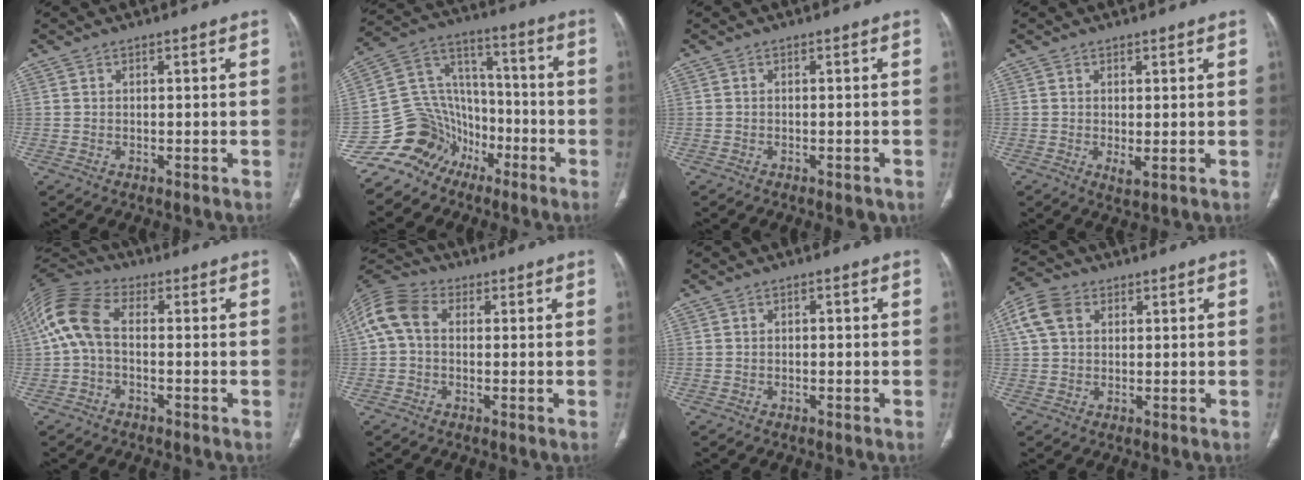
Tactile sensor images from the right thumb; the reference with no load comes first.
{"total": 13.4, "force": [-8.6, 10.1, 2.0], "torque": [-0.003, 0.108, -0.164]}
{"total": 2.6, "force": [-1.7, 1.0, 1.7], "torque": [-0.021, 0.006, -0.016]}
{"total": 1.9, "force": [0.0, 0.6, 1.8], "torque": [-0.034, -0.009, 0.004]}
{"total": 11.2, "force": [0.2, 7.0, 8.7], "torque": [-0.190, 0.031, -0.007]}
{"total": 8.9, "force": [1.0, 6.4, 6.1], "torque": [-0.130, 0.029, 0.008]}
{"total": 0.6, "force": [0.0, 0.3, 0.5], "torque": [-0.007, 0.001, -0.001]}
{"total": 7.3, "force": [2.5, 5.3, 4.4], "torque": [-0.091, 0.016, 0.044]}